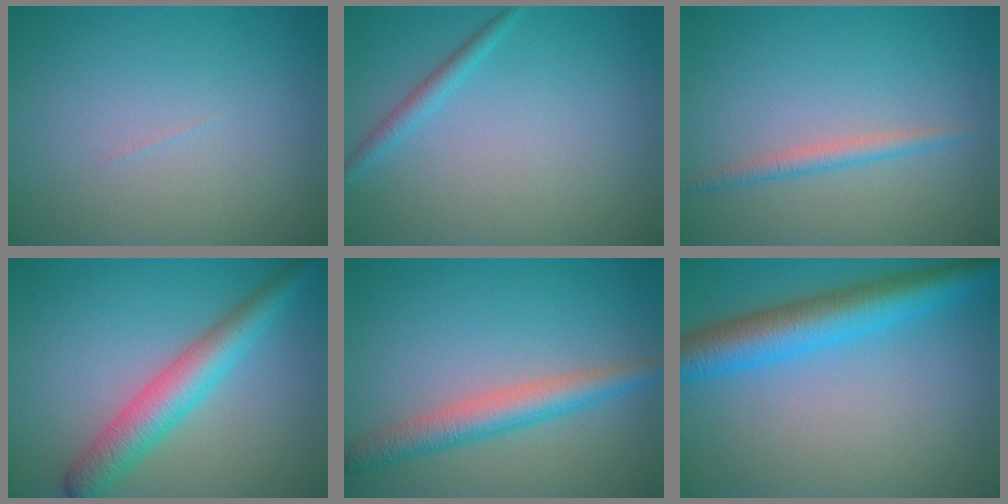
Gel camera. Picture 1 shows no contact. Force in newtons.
{"total": 1.4, "press": 1.4, "slide": 0.1}
{"total": 1.7, "press": 1.7, "slide": 0.0}
{"total": 5.0, "press": 5.0, "slide": 0.2}
{"total": 3.9, "press": 3.9, "slide": 0.1}
{"total": 6.5, "press": 6.5, "slide": 0.3}